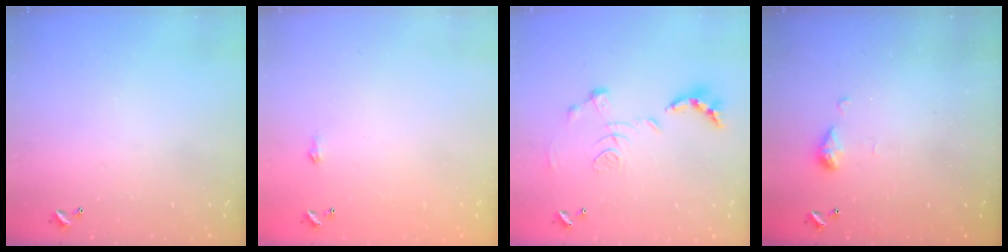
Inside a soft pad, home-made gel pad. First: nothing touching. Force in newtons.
{"total": 1.8, "press": 1.8, "slide": 0.3}
{"total": 1.2, "press": 0.4, "slide": 1.1}
{"total": 5.6, "press": 5.5, "slide": 0.7}